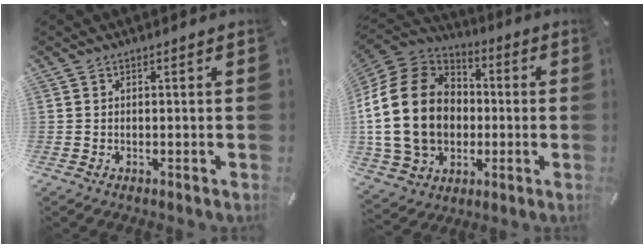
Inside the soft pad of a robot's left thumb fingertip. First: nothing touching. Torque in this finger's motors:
{"motor_torque": [1.90, 3.10, 1.96, -0.81, 1.05]}